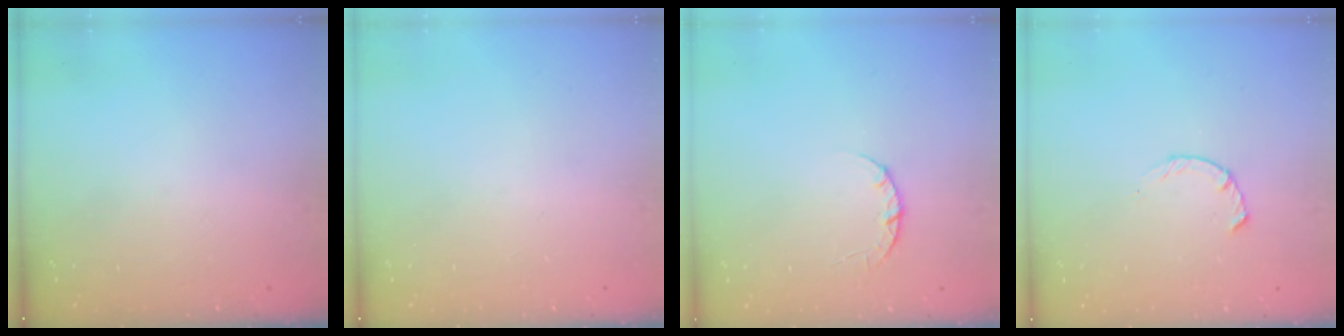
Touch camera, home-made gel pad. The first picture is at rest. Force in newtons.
{"total": 0.0}
{"total": 3.4, "press": 3.4, "slide": 0.4}
{"total": 2.3, "press": 2.2, "slide": 0.4}